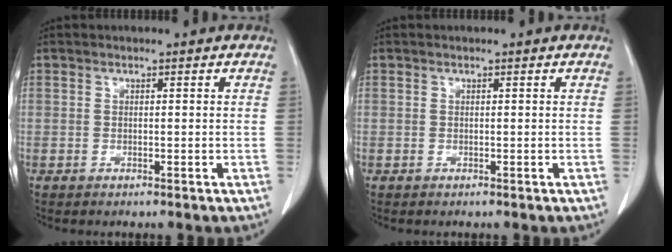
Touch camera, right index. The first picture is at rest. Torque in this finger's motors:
{"motor_torque": [0.00, 0.00, 0.00, 0.00]}